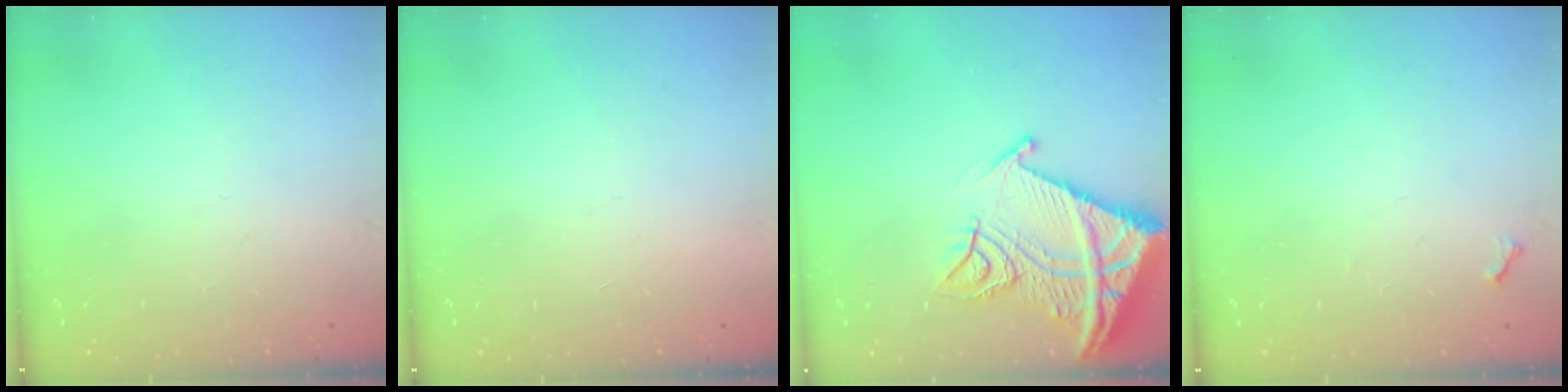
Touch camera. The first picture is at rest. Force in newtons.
{"total": 1.7, "press": 1.7, "slide": 0.1}
{"total": 19.6, "press": 19.5, "slide": 2.1}
{"total": 3.8, "press": 3.8, "slide": 0.5}